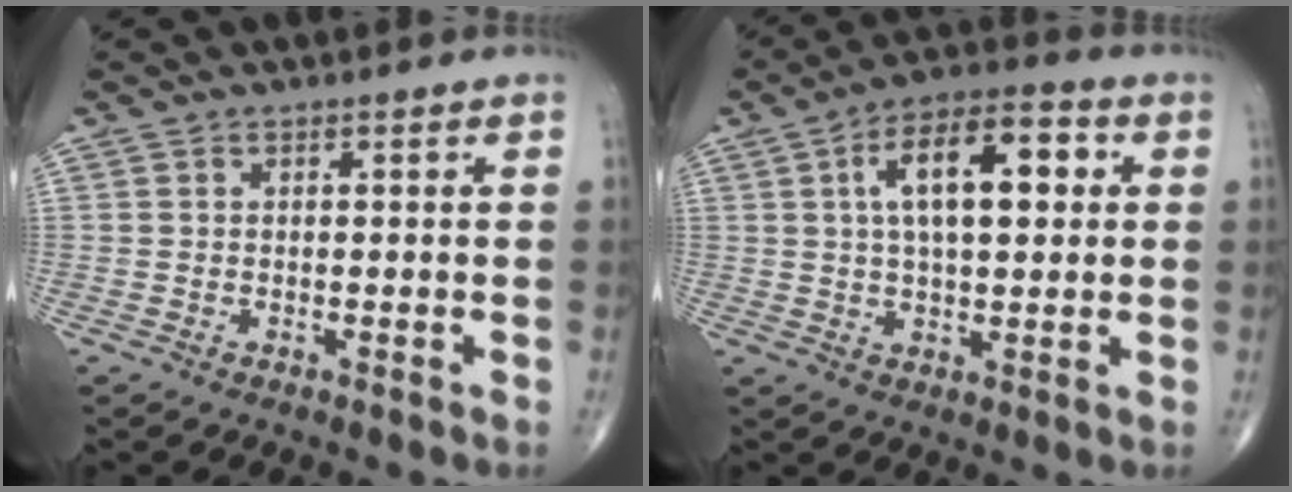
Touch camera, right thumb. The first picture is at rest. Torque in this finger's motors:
{"motor_torque": [1.16, 3.21, 1.38, 0.16, 0.13]}